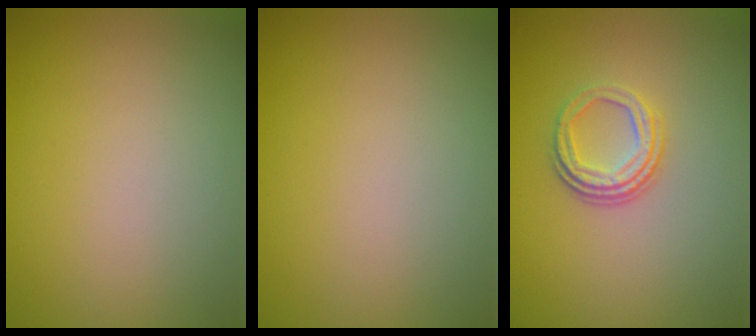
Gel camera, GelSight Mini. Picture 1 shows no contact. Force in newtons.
{"total": 0.0}
{"total": 3.4, "press": 2.4, "slide": 2.4}